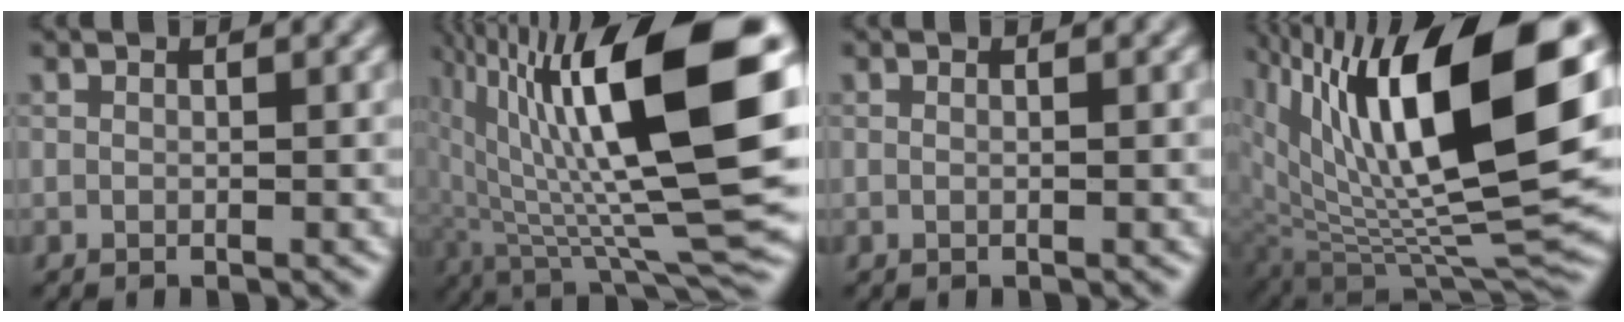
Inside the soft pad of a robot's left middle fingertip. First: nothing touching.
{"total": 16.7, "force": [3.3, 5.0, 15.6], "torque": [-0.260, 0.008, 0.059]}
{"total": 0.7, "force": [0.2, 0.3, 0.6], "torque": [-0.006, -0.007, -0.003]}
{"total": 16.8, "force": [5.6, 6.2, 14.6], "torque": [-0.234, -0.003, 0.101]}